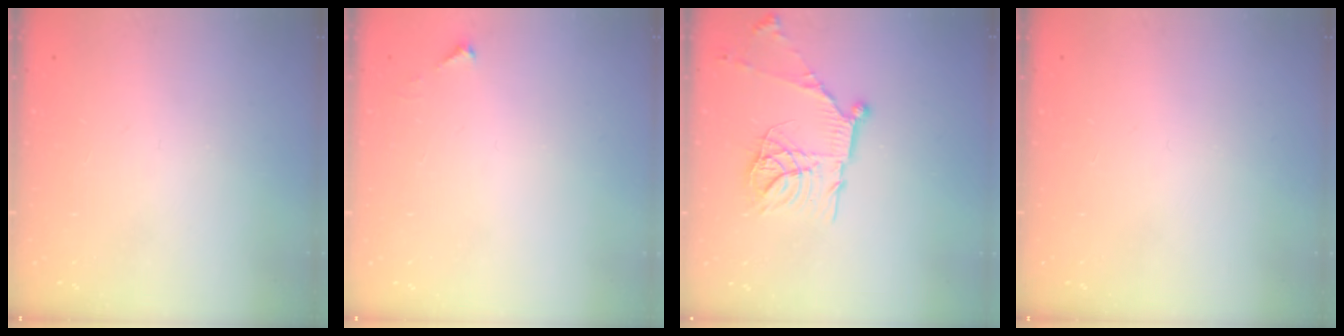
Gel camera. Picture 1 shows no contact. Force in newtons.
{"total": 3.4, "press": 3.4, "slide": 0.4}
{"total": 17.9, "press": 17.8, "slide": 1.6}
{"total": 0.0}